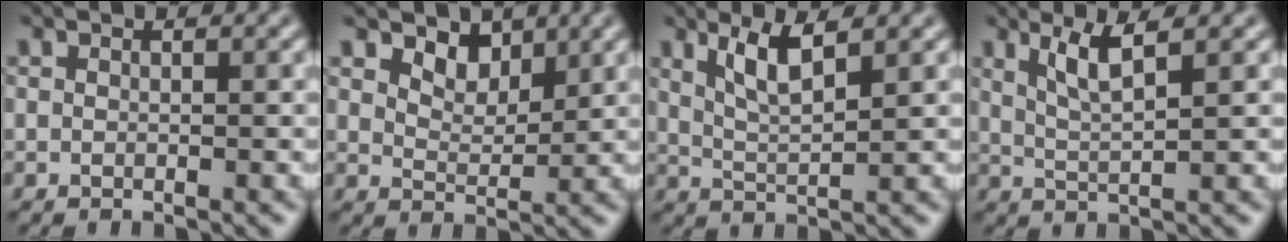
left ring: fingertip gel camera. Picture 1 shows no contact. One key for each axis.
{"total": 2.9, "fx": 2.2, "fy": 1.4, "fz": 1.2, "tx": -0.028, "ty": -0.013, "tz": 0.036}
{"total": 3.4, "fx": 2.0, "fy": 0.7, "fz": 2.7, "tx": -0.052, "ty": -0.005, "tz": 0.041}
{"total": 3.2, "fx": 1.7, "fy": 0.6, "fz": 2.6, "tx": -0.049, "ty": -0.003, "tz": 0.036}